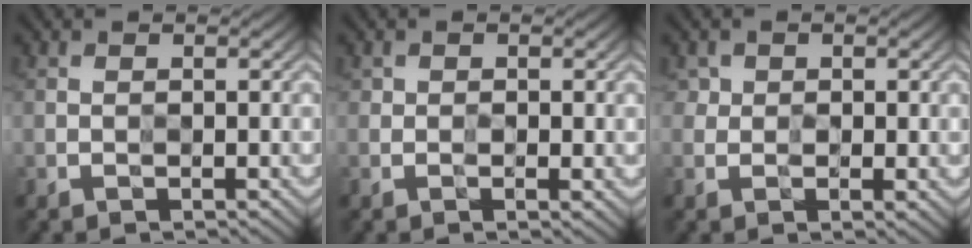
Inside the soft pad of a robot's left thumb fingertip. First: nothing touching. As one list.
[{"total": 1.8, "force": [0.4, 1.3, 1.2], "torque": [-0.011, -0.006, 0.005]}, {"total": 2.4, "force": [1.0, 2.0, 0.9], "torque": [-0.019, -0.003, 0.017]}]